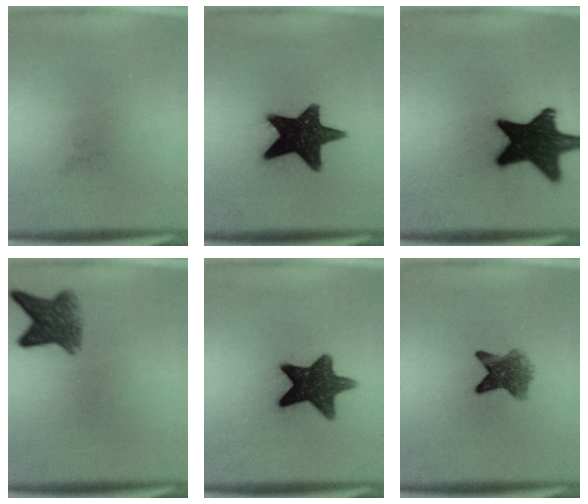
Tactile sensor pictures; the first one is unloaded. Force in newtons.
{"total": 15.4}
{"total": 18.9}
{"total": 5.8}
{"total": 12.2}
{"total": 6.0}